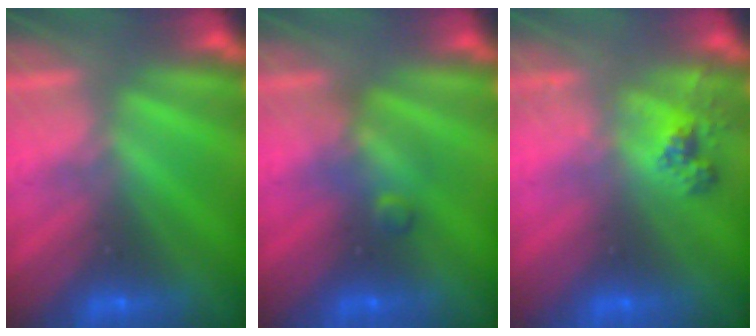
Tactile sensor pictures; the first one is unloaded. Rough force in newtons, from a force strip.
{"total": 2.4}
{"total": 2.6}